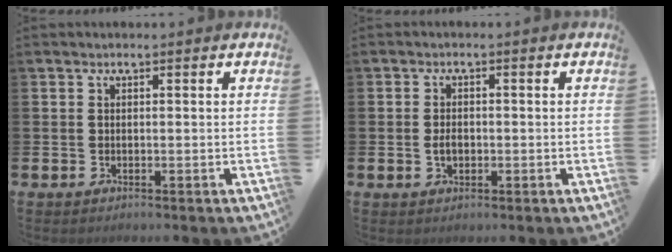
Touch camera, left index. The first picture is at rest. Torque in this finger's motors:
{"motor_torque": [0.02, 0.01, 0.01, 0.03]}